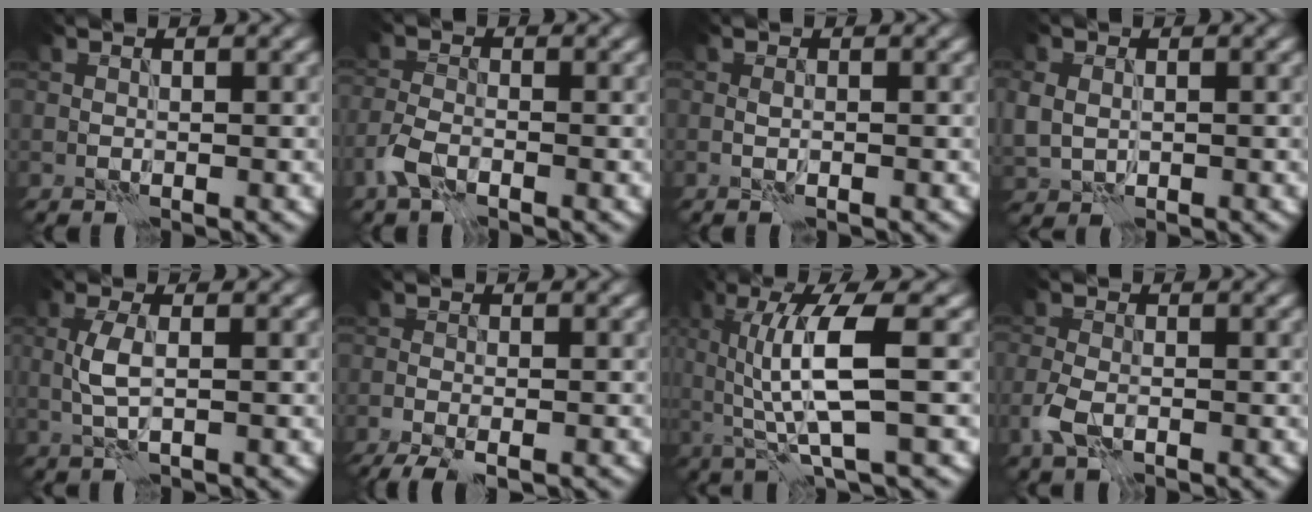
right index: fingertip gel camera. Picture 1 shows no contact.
{"total": 2.6, "force": [-1.6, 1.1, 1.7], "torque": [-0.039, 0.001, -0.040]}
{"total": 0.6, "force": [-0.2, 0.1, 0.5], "torque": [-0.013, 0.001, -0.005]}
{"total": 2.7, "force": [0.1, 2.3, 1.5], "torque": [-0.037, -0.003, 0.010]}
{"total": 2.4, "force": [0.0, 0.7, 2.3], "torque": [-0.055, 0.004, -0.002]}
{"total": 4.5, "force": [-3.4, 1.1, 2.7], "torque": [-0.048, -0.016, -0.055]}
{"total": 7.0, "force": [0.6, 1.4, 6.8], "torque": [-0.123, -0.003, 0.016]}
{"total": 2.5, "force": [-1.0, 1.4, 1.8], "torque": [-0.044, -0.004, -0.024]}